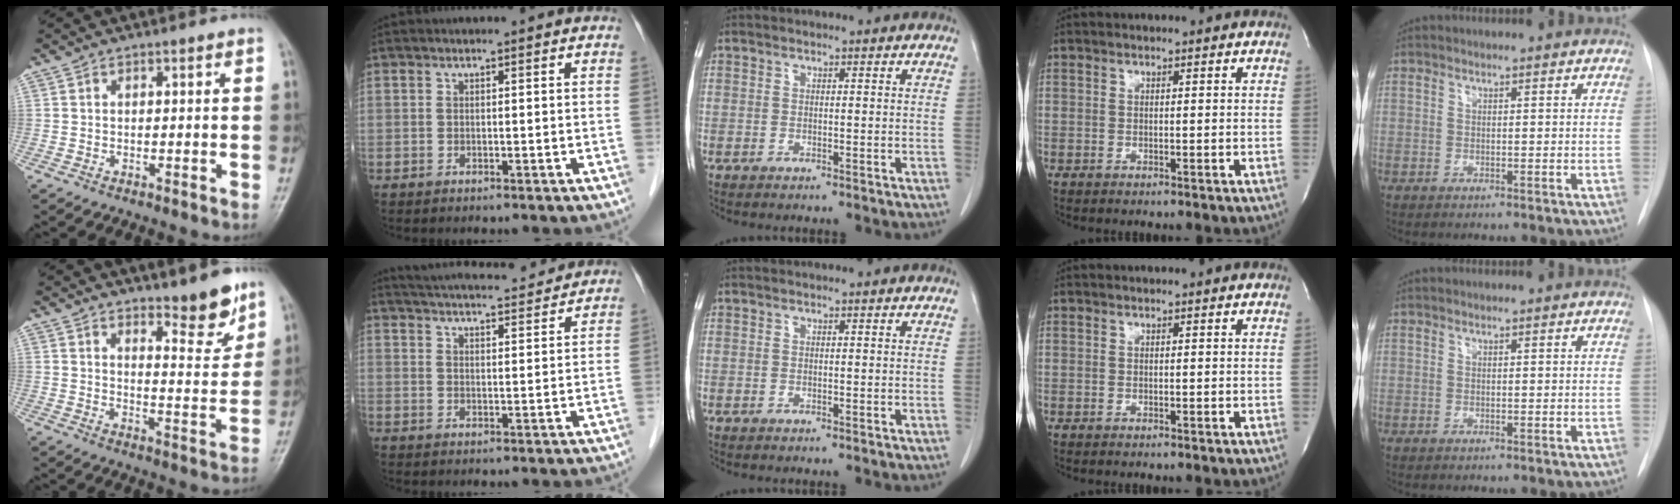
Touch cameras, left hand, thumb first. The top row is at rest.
{"thumb": {"total": 7.6, "force": [6.0, 1.8, 4.3], "torque": [-0.043, -0.057, 0.093]}, "index": {"total": 14.1, "force": [13.3, 1.5, 4.3], "torque": [-0.074, 0.024, 0.191]}}